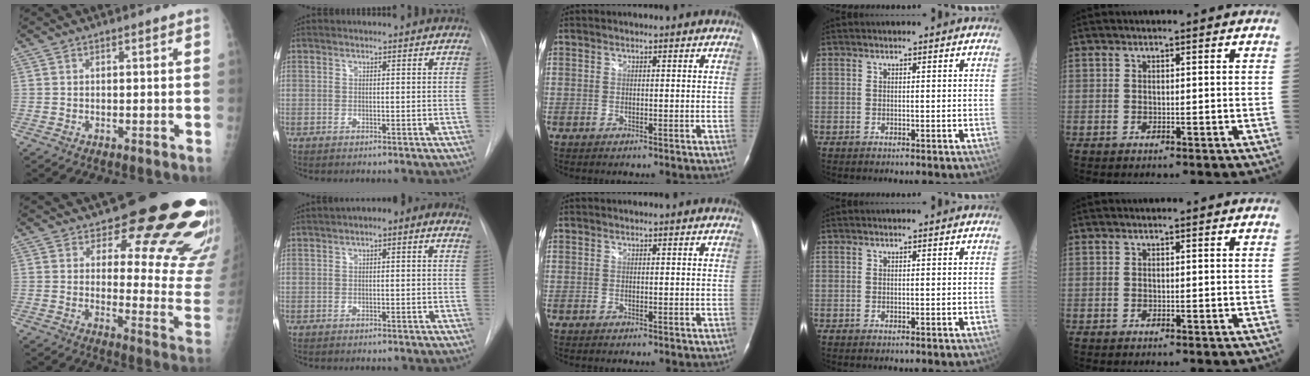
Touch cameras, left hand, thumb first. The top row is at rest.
{"thumb": {"total": 20.9, "force": [16.0, 7.0, 11.6], "torque": [-0.093, -0.117, 0.185]}, "index": {"total": 5.2, "force": [1.5, 2.0, 4.6], "torque": [-0.070, 0.030, 0.015]}}